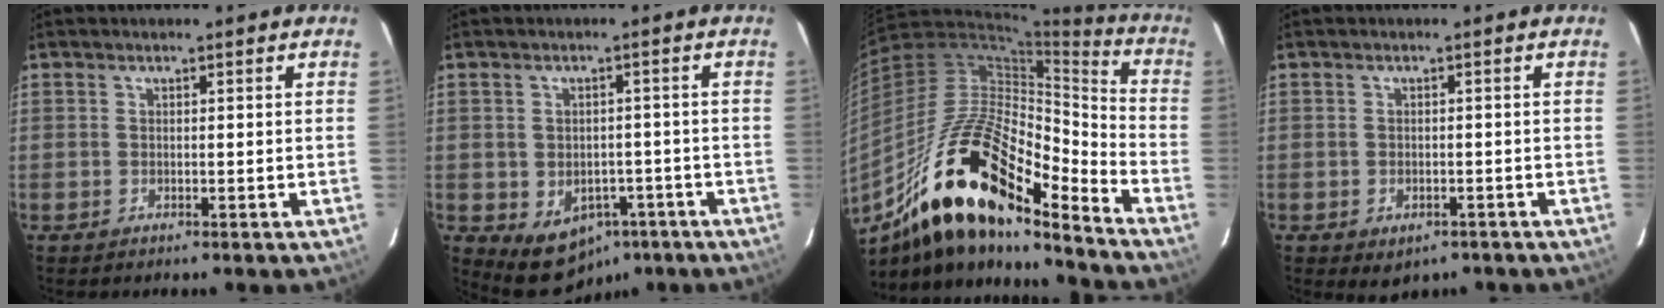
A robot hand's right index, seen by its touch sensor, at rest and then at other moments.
{"total": 8.2, "force": [-4.1, 5.9, 4.1], "torque": [-0.060, 0.011, -0.046]}
{"total": 23.3, "force": [-14.3, 6.6, 17.1], "torque": [-0.312, 0.010, -0.246]}
{"total": 3.4, "force": [-2.1, 2.2, 1.5], "torque": [-0.016, 0.000, -0.018]}